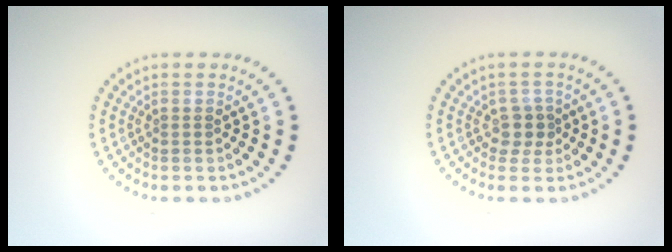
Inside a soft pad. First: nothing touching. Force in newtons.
{"total": 1.8, "press": 1.4, "slide": 1.1}